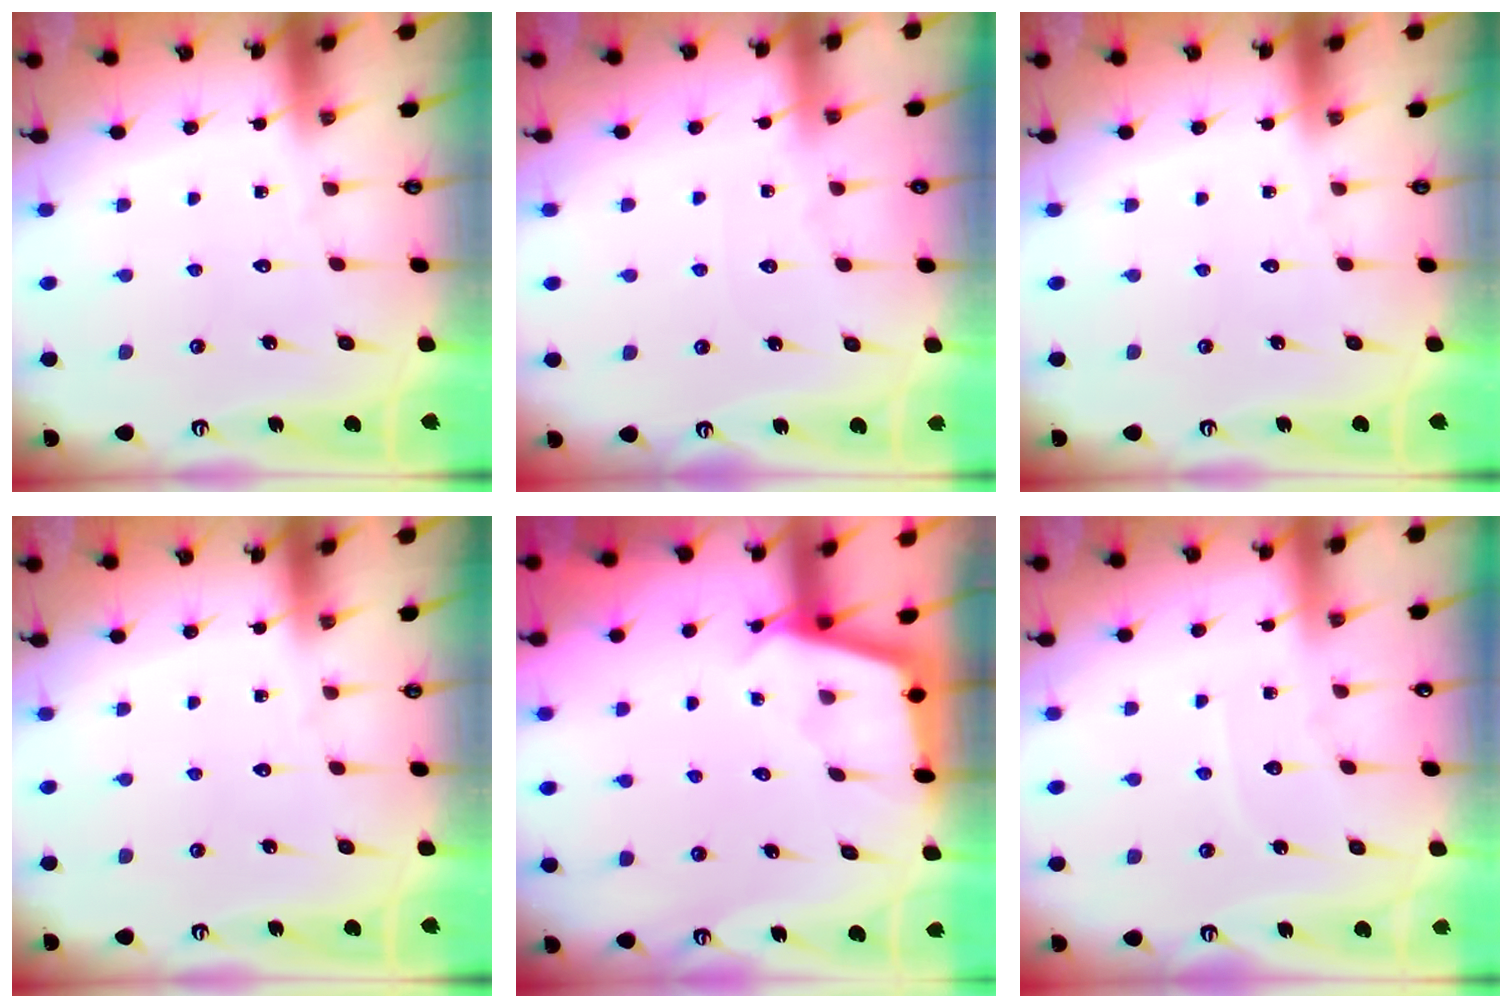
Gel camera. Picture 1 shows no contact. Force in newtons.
{"total": 3.5, "press": 3.5, "slide": 0.5}
{"total": 0.0}
{"total": 0.0}
{"total": 2.7, "press": 2.7, "slide": 0.3}
{"total": 4.0, "press": 3.9, "slide": 0.4}